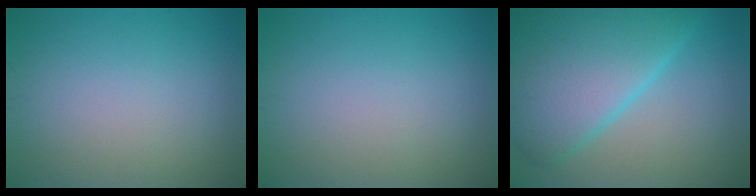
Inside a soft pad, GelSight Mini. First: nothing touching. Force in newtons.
{"total": 0.0}
{"total": 10.3, "press": 10.3, "slide": 0.2}